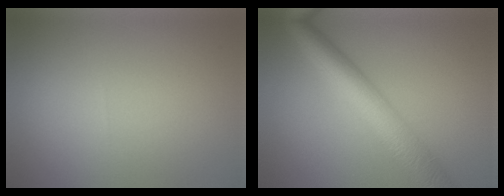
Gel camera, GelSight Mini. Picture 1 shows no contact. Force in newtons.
{"total": 6.4, "press": 6.4, "slide": 0.2}